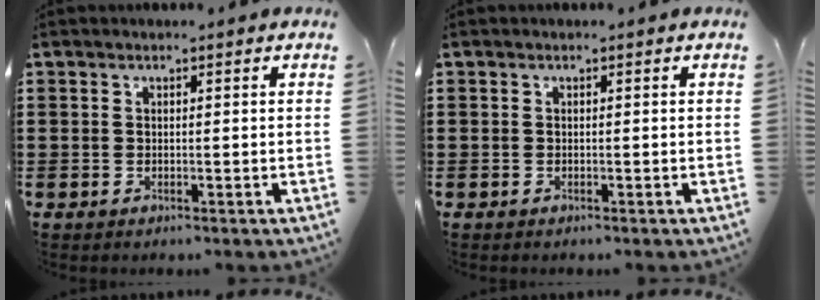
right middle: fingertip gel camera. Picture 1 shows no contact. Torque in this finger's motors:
{"motor_torque": [-0.81, 0.03, -0.02, 0.02]}